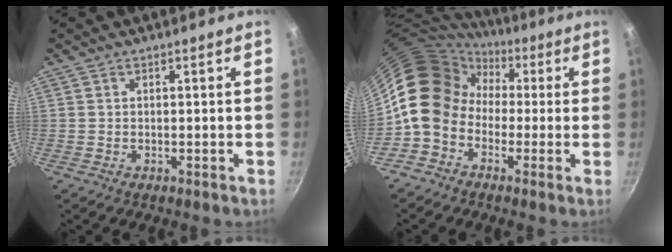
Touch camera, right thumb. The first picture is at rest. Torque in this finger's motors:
{"motor_torque": [-0.41, 0.98, 1.70, -0.67, 0.48]}